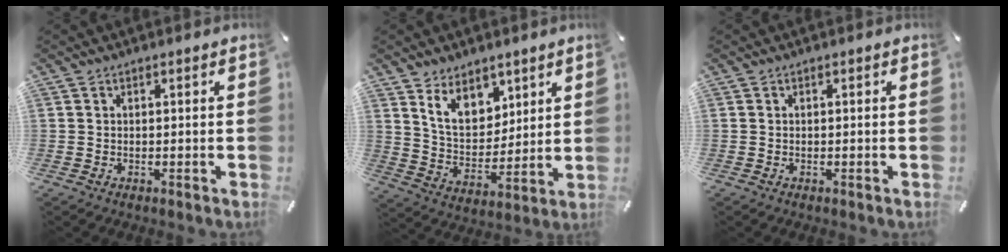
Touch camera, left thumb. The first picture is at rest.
{"total": 10.7, "force": [7.2, 7.0, 3.5], "torque": [-0.064, -0.045, 0.136]}
{"total": 0.0}